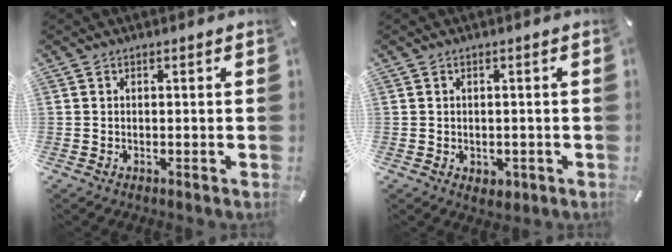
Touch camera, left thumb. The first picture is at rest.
{"total": 1.7, "force": [-0.3, 1.5, 0.7], "torque": [-0.014, 0.003, -0.006]}